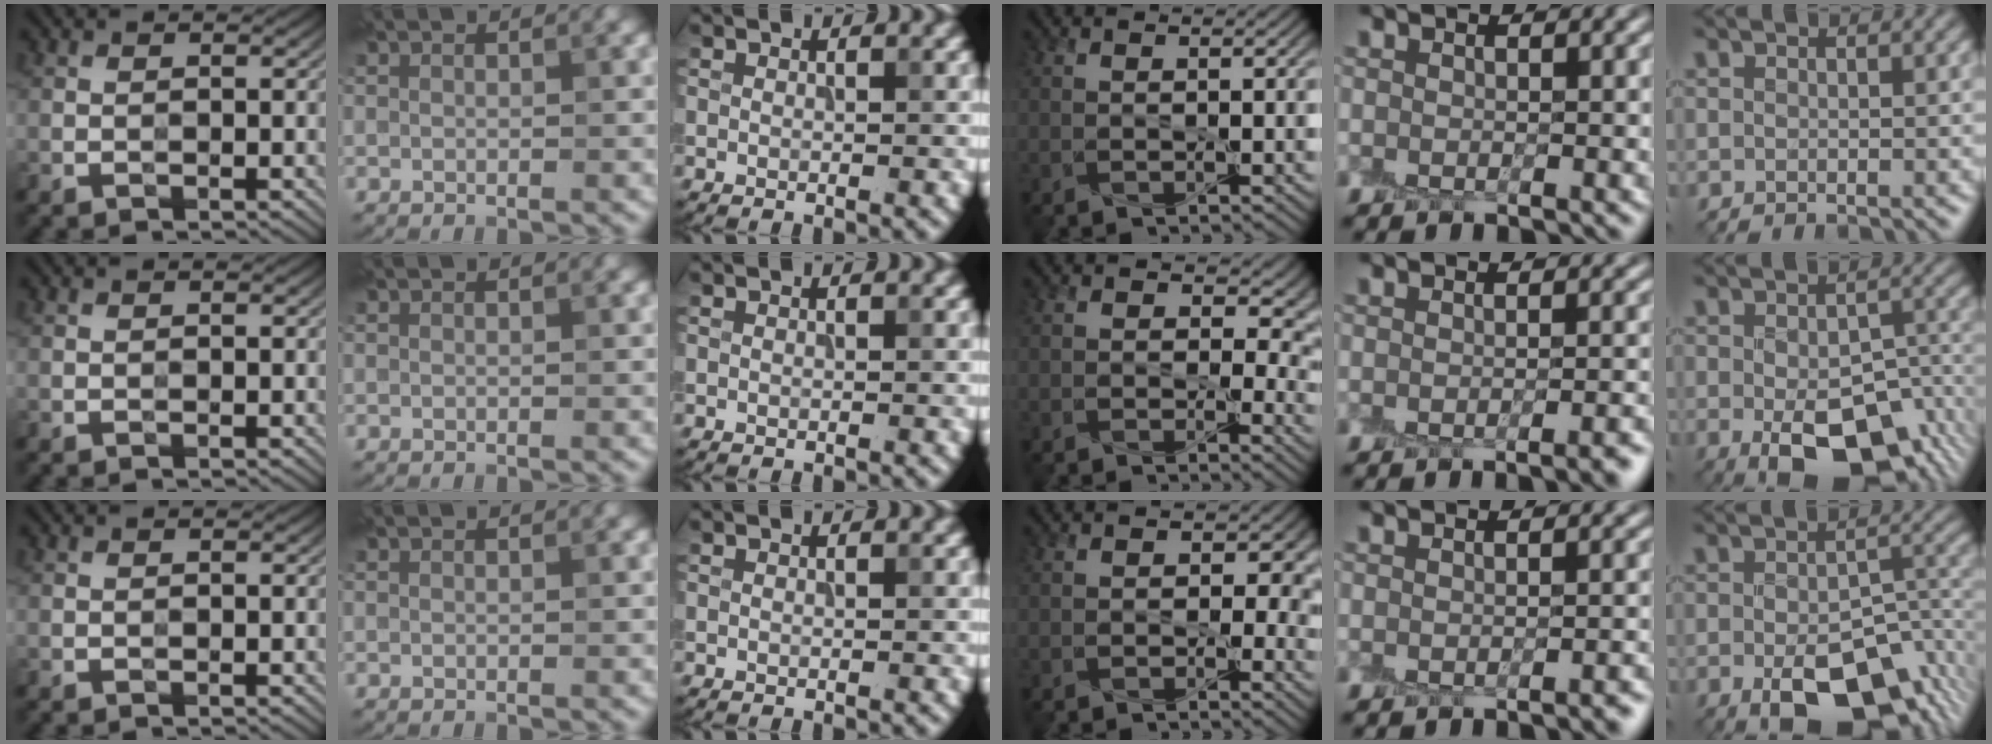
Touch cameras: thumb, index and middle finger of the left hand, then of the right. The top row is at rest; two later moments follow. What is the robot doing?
{"motion": "peel", "object": "cling film"}